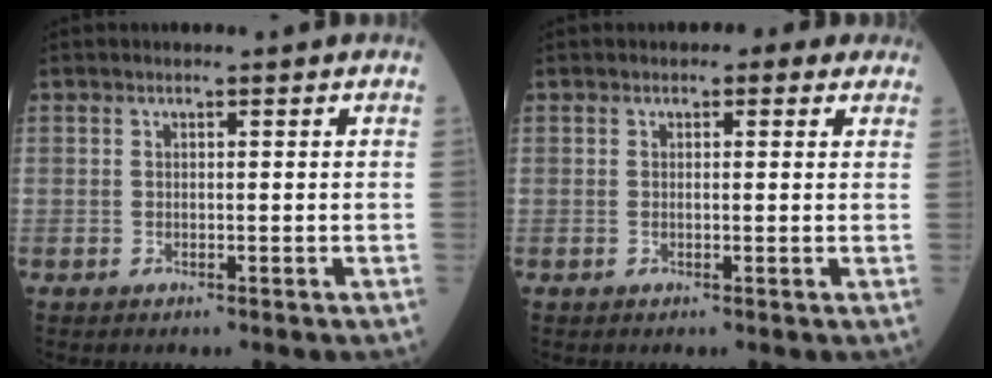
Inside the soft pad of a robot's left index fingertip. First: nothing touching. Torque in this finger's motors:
{"motor_torque": [0.85, -1.29, 0.26, 0.09]}